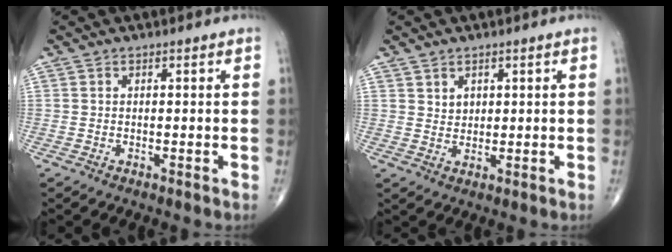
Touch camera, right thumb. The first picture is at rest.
{"total": 2.2, "force": [1.2, 1.7, 0.7], "torque": [0.002, -0.009, 0.022]}